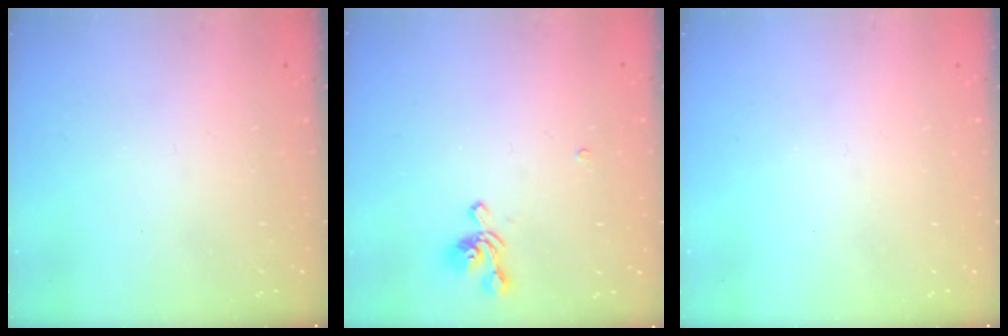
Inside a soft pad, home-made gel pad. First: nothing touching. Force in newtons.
{"total": 1.1, "press": 0.6, "slide": 0.9}
{"total": 0.0}